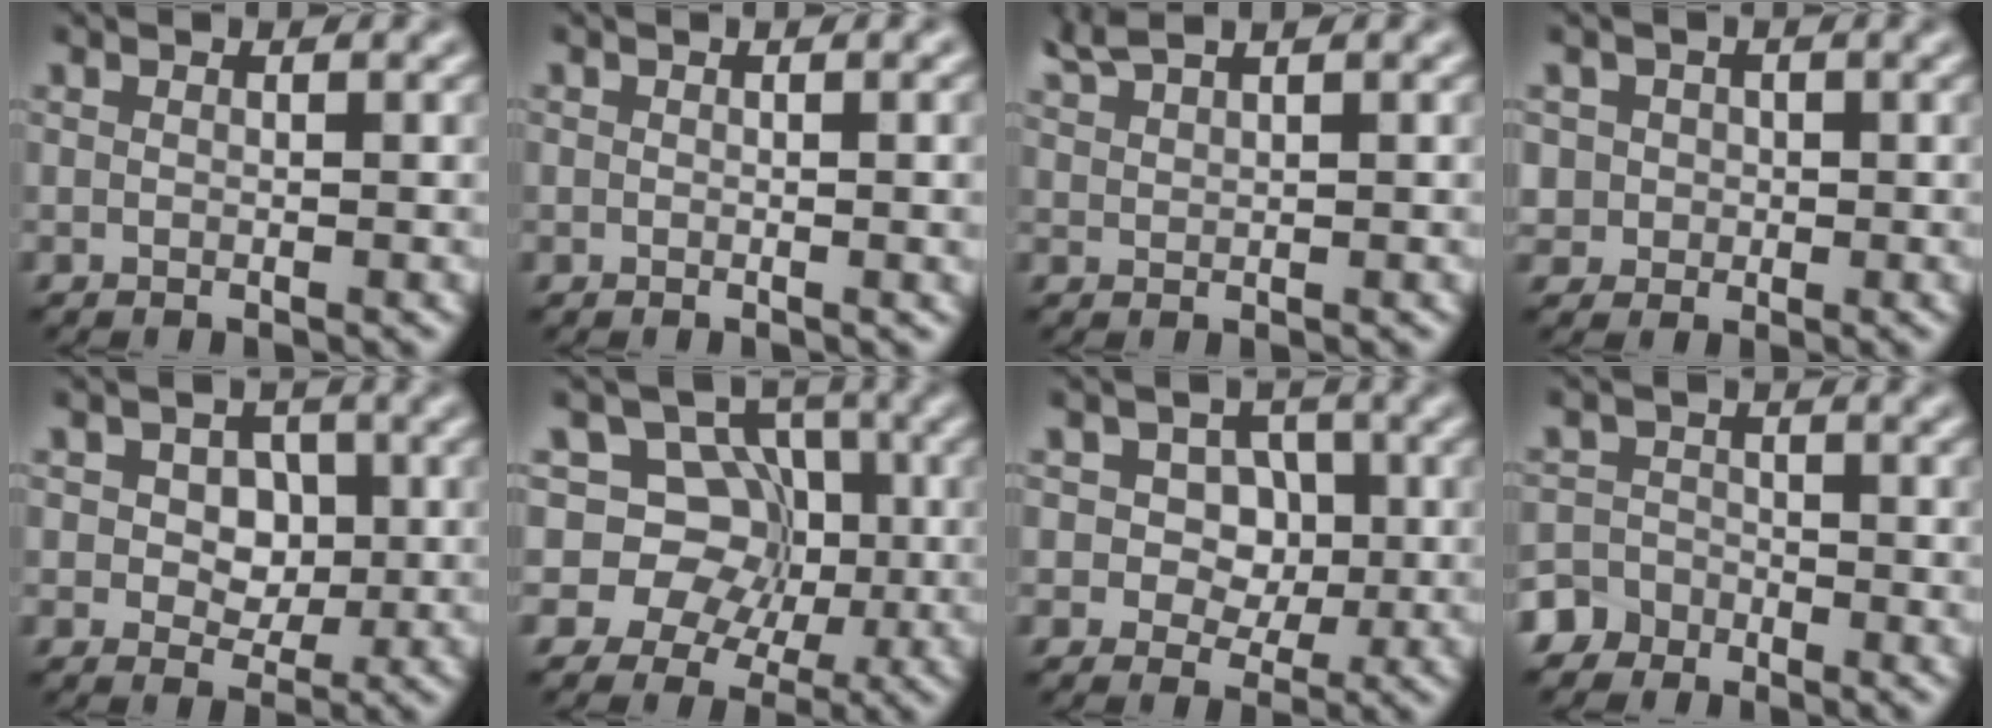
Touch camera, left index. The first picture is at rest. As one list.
[{"total": 2.8, "force": [-0.1, 1.6, 2.3], "torque": [-0.016, -0.010, 0.003]}, {"total": 2.6, "force": [2.3, 0.4, 1.2], "torque": [-0.020, 0.012, 0.048]}, {"total": 2.4, "force": [0.4, 2.3, 0.5], "torque": [-0.002, 0.005, 0.012]}, {"total": 3.6, "force": [0.3, 2.7, 2.4], "torque": [-0.036, 0.001, -0.010]}, {"total": 8.1, "force": [0.2, 7.4, 3.3], "torque": [-0.038, 0.039, -0.035]}, {"total": 4.8, "force": [0.7, 3.9, 2.7], "torque": [-0.028, 0.014, -0.011]}, {"total": 4.4, "force": [-3.2, 2.9, 0.2], "torque": [0.021, -0.004, -0.060]}]